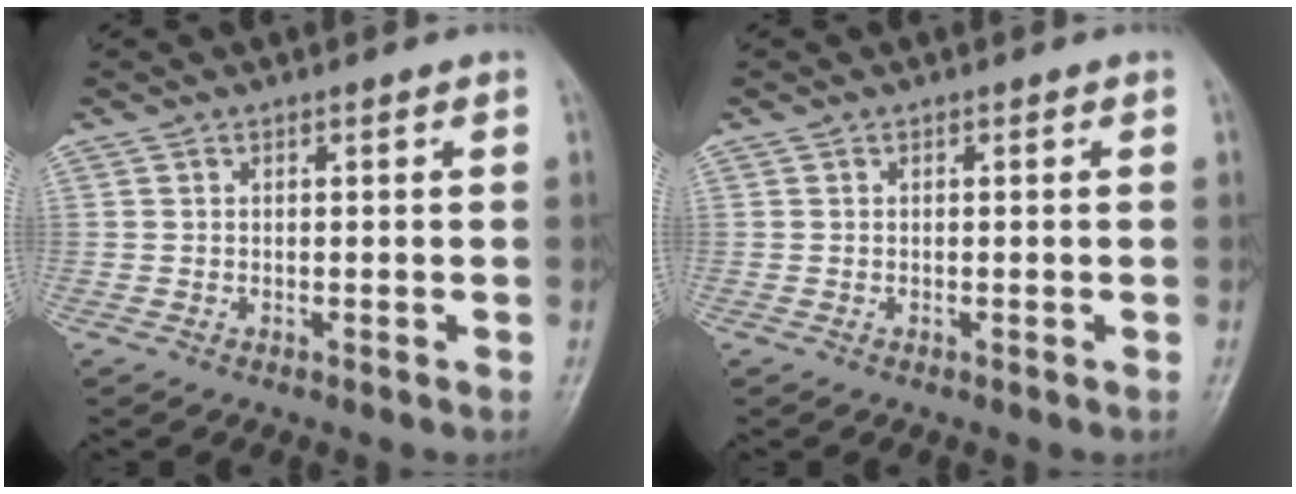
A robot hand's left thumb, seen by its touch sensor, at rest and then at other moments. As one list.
[{"total": 0.0}]